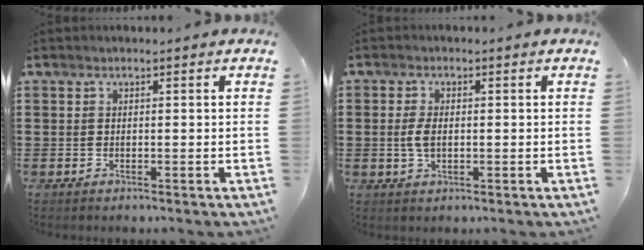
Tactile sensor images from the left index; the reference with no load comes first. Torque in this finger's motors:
{"motor_torque": [0.63, 0.56, 0.22, 0.11]}